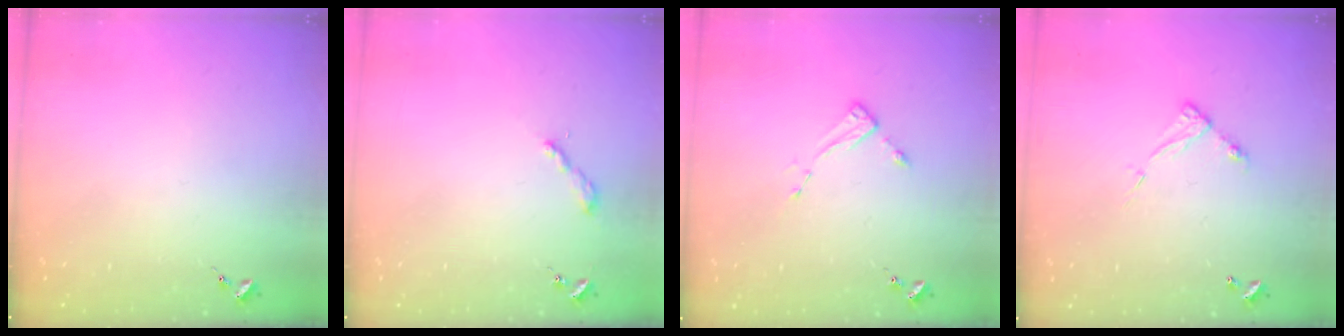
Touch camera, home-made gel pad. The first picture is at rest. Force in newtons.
{"total": 2.2, "press": 2.2, "slide": 0.2}
{"total": 2.7, "press": 2.7, "slide": 0.4}
{"total": 6.4, "press": 6.4, "slide": 0.6}